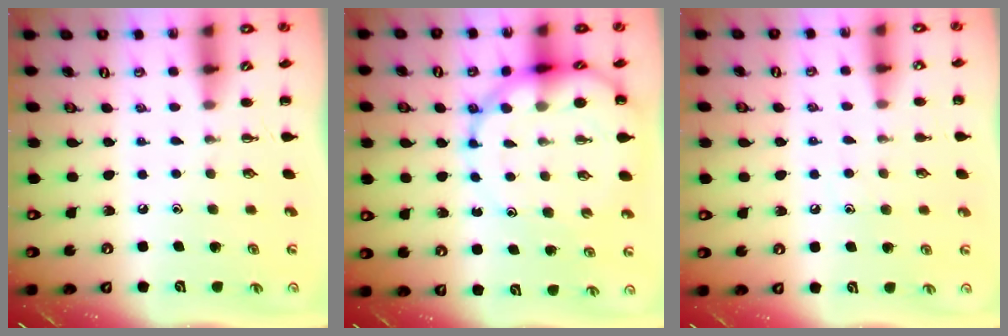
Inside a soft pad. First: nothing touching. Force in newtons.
{"total": 12.8, "press": 12.3, "slide": 3.4}
{"total": 7.4, "press": 7.2, "slide": 1.8}